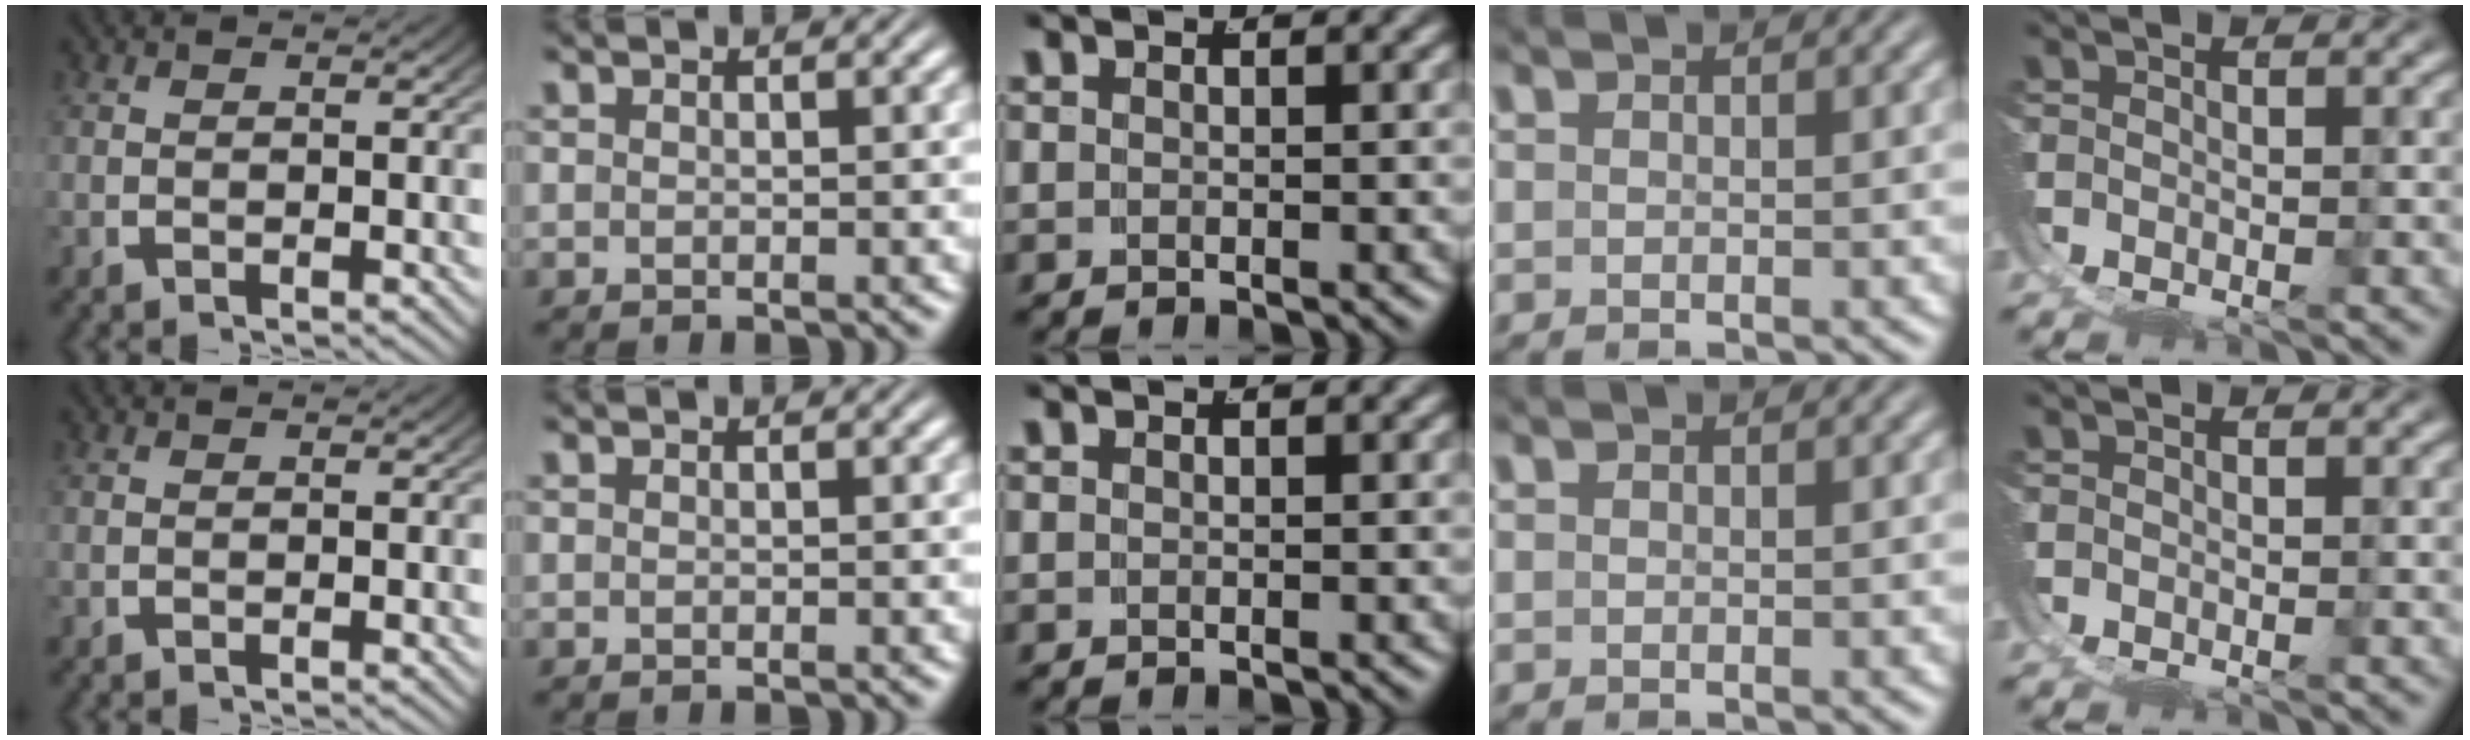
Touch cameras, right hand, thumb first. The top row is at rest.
{}